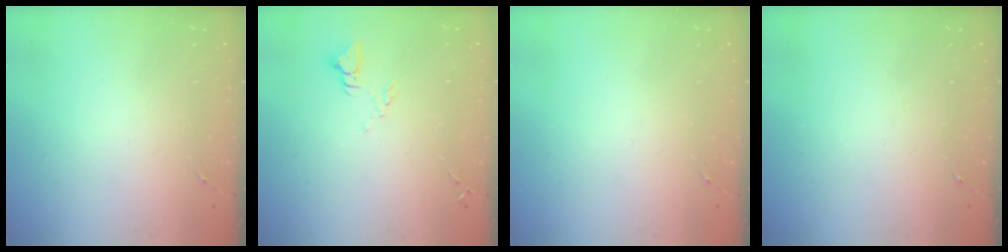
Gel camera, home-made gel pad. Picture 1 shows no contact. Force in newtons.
{"total": 5.1, "press": 5.1, "slide": 0.4}
{"total": 0.0}
{"total": 0.0}